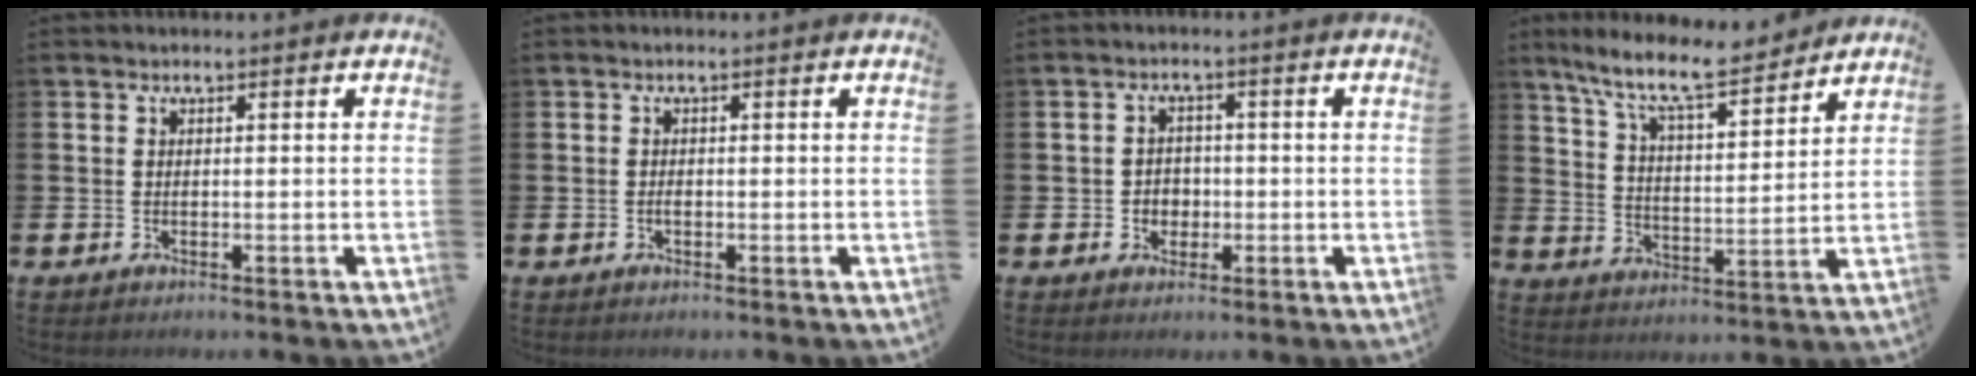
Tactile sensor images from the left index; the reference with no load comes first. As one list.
[{"total": 0.7, "force": [-0.4, 0.3, 0.4], "torque": [-0.016, 0.002, -0.006]}, {"total": 2.5, "force": [-0.5, 2.3, 0.8], "torque": [-0.012, 0.005, -0.018]}, {"total": 10.0, "force": [8.8, 1.6, 4.5], "torque": [-0.114, -0.051, 0.155]}]